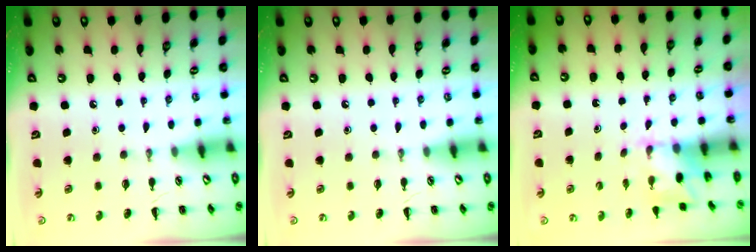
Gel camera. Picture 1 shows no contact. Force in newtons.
{"total": 0.0}
{"total": 1.7, "press": 1.6, "slide": 0.6}